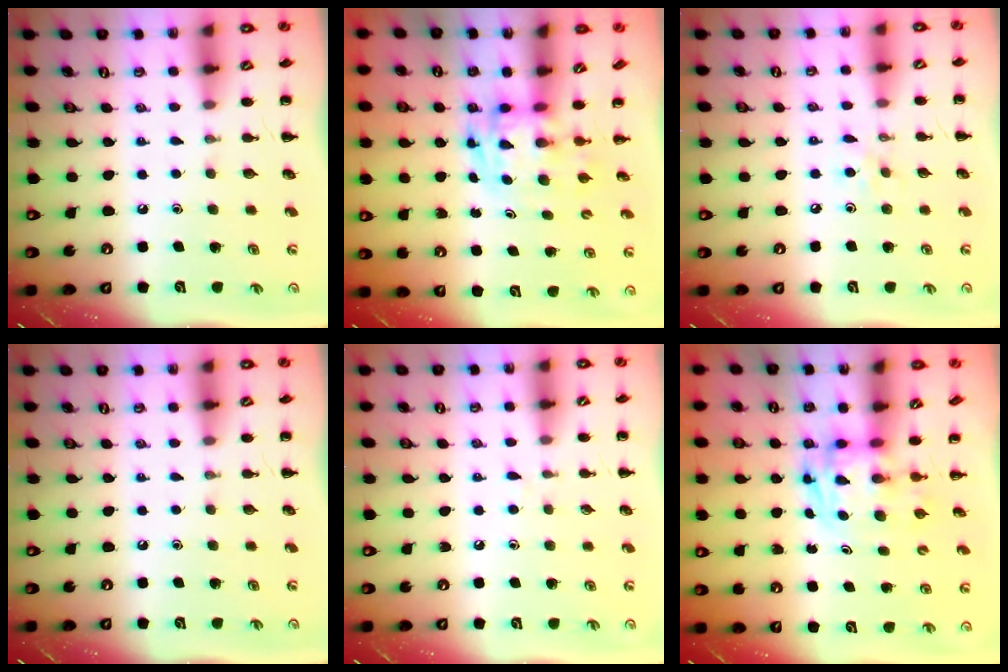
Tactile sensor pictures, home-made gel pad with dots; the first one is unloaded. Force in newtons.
{"total": 3.3, "press": 3.3, "slide": 0.6}
{"total": 5.0, "press": 4.6, "slide": 1.9}
{"total": 0.0}
{"total": 2.8, "press": 2.4, "slide": 1.4}
{"total": 2.7, "press": 2.7, "slide": 0.5}